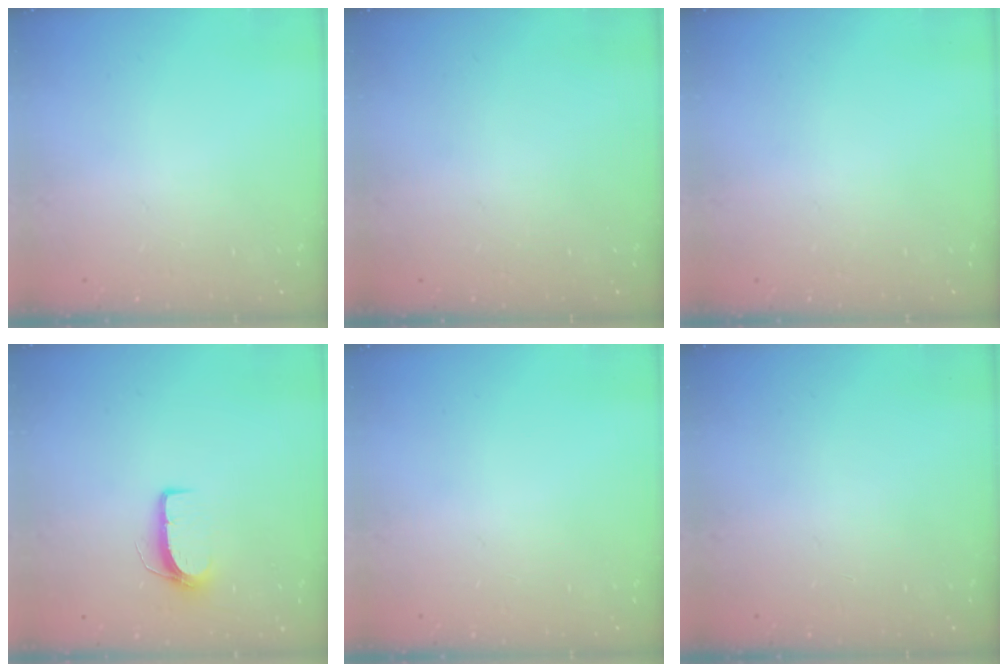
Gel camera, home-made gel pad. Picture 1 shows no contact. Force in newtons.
{"total": 0.0}
{"total": 0.0}
{"total": 7.0, "press": 7.0, "slide": 0.6}
{"total": 0.0}
{"total": 0.0}